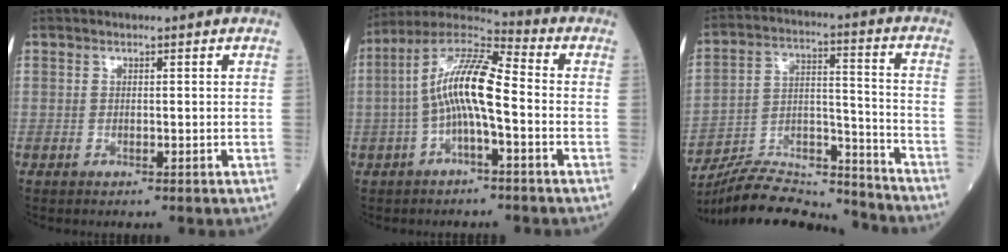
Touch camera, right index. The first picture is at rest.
{"total": 12.3, "force": [-1.3, 3.1, 11.8], "torque": [-0.245, 0.030, -0.026]}
{"total": 20.0, "force": [-19.2, 2.7, 4.8], "torque": [-0.115, 0.021, -0.317]}